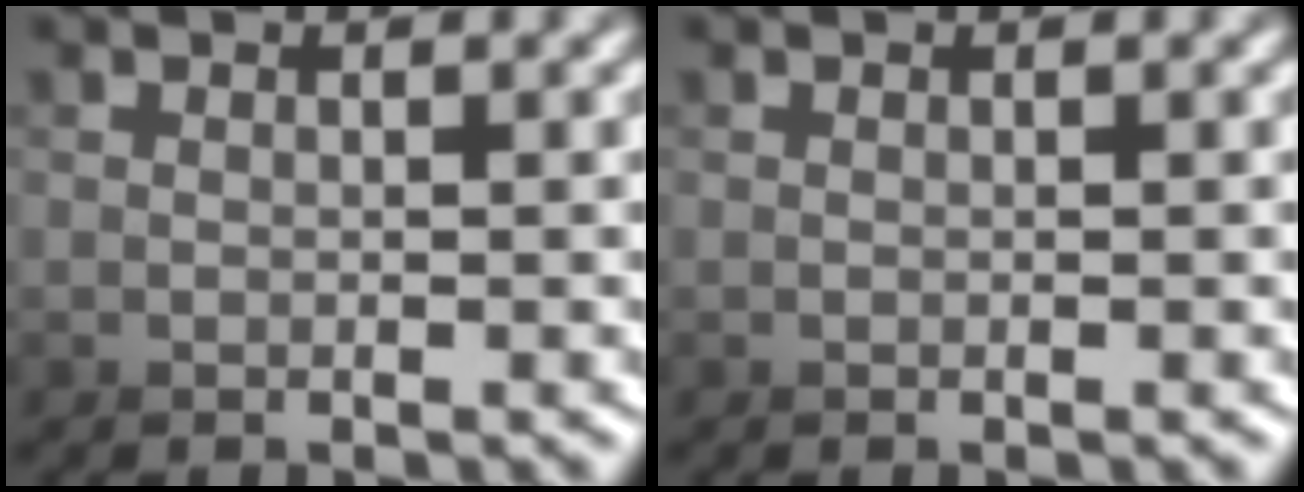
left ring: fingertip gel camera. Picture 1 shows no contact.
{"total": 0.0}